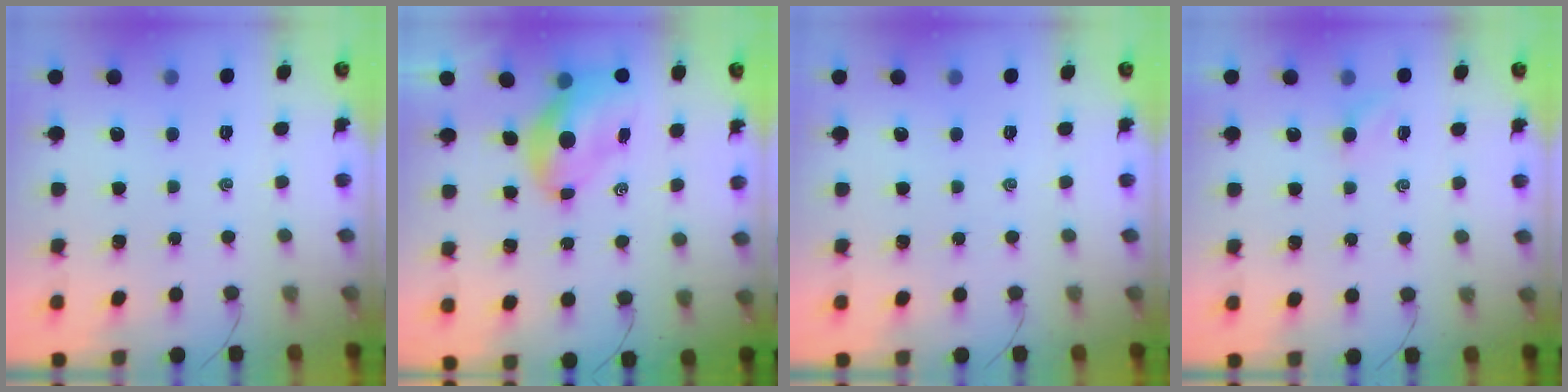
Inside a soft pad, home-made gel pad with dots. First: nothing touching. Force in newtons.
{"total": 7.4, "press": 7.2, "slide": 2.0}
{"total": 0.0}
{"total": 2.5, "press": 2.4, "slide": 0.8}